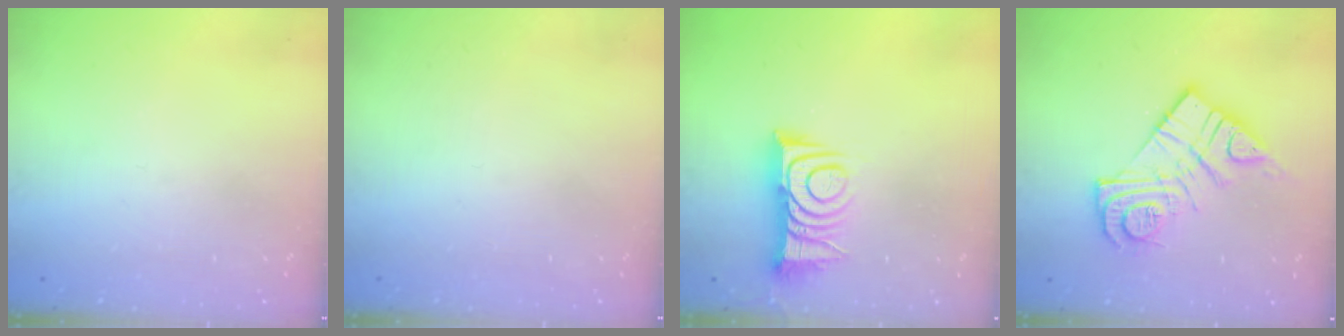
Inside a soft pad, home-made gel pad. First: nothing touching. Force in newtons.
{"total": 1.5, "press": 1.5, "slide": 0.1}
{"total": 10.8, "press": 10.8, "slide": 0.3}
{"total": 14.7, "press": 14.7, "slide": 1.3}